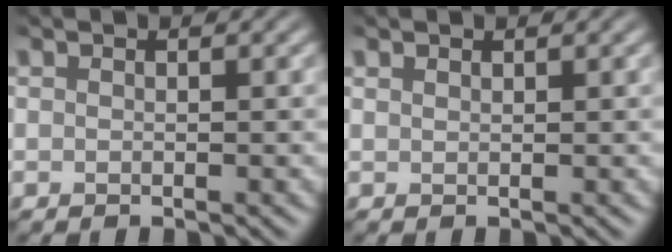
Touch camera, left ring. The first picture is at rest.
{"total": 0.5, "force": [0.5, 0.1, 0.1], "torque": [-0.006, 0.002, 0.011]}